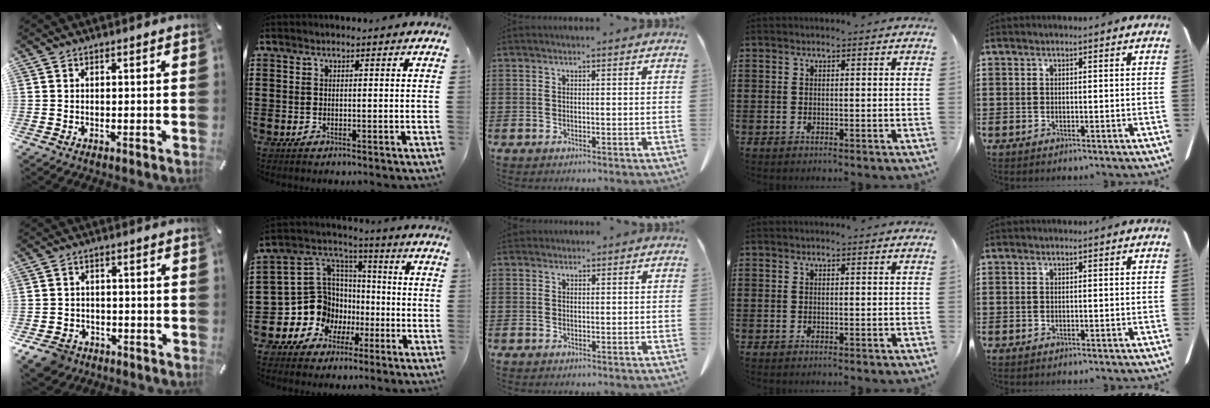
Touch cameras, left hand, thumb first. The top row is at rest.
{"thumb": {"total": 5.3, "force": [-3.4, 3.9, 1.5], "torque": [-0.046, 0.013, -0.068]}, "index": {"total": 10.4, "force": [-2.7, 9.7, 2.6], "torque": [-0.112, -0.008, -0.046]}, "middle": {"total": 0.8, "force": [0.7, 0.3, 0.0], "torque": [-0.003, 0.000, 0.015]}}